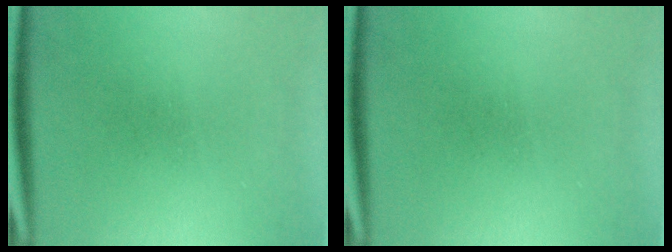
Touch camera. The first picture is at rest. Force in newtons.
{"total": 0.0}